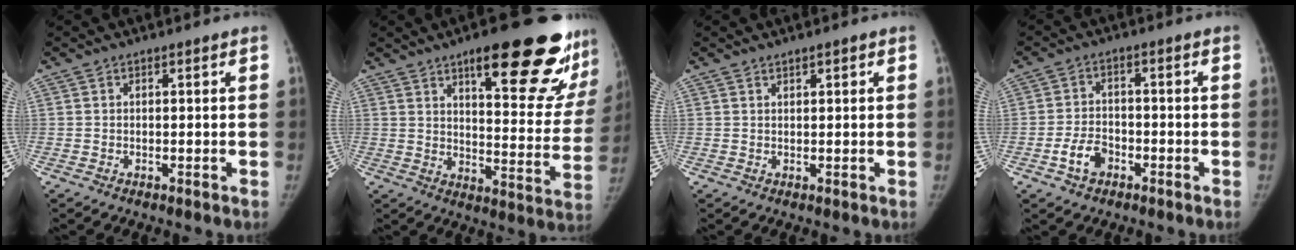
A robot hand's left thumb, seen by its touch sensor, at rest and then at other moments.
{"total": 25.0, "force": [15.2, 6.9, 18.5], "torque": [-0.207, -0.071, 0.206]}
{"total": 1.3, "force": [0.9, 0.4, 0.9], "torque": [-0.011, -0.003, 0.013]}
{"total": 5.2, "force": [-2.6, 3.5, 2.9], "torque": [-0.045, 0.023, -0.046]}